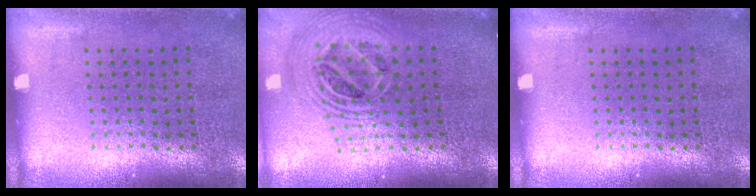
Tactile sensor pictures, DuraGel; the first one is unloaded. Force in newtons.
{"total": 2.4, "press": 1.8, "slide": 1.6}
{"total": 0.0}